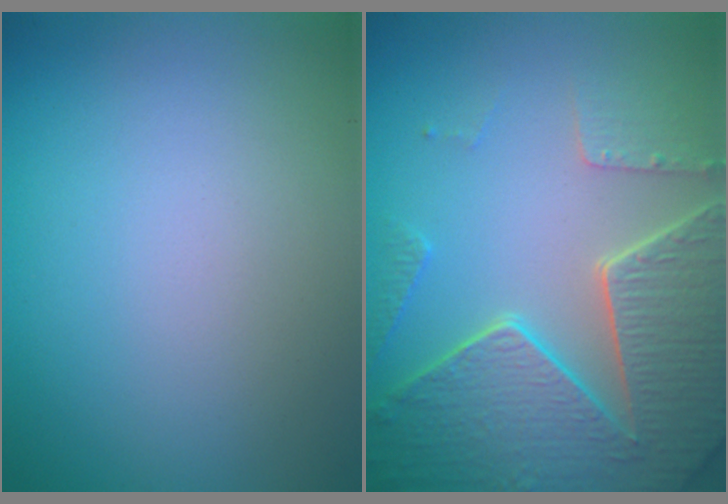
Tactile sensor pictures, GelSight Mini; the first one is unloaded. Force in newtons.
{"total": 8.3, "press": 5.9, "slide": 5.8}